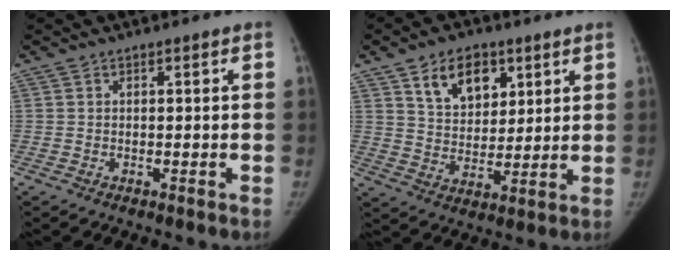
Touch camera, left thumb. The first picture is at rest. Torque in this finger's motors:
{"motor_torque": [0.52, 0.48, -0.02, -0.05, 0.13]}